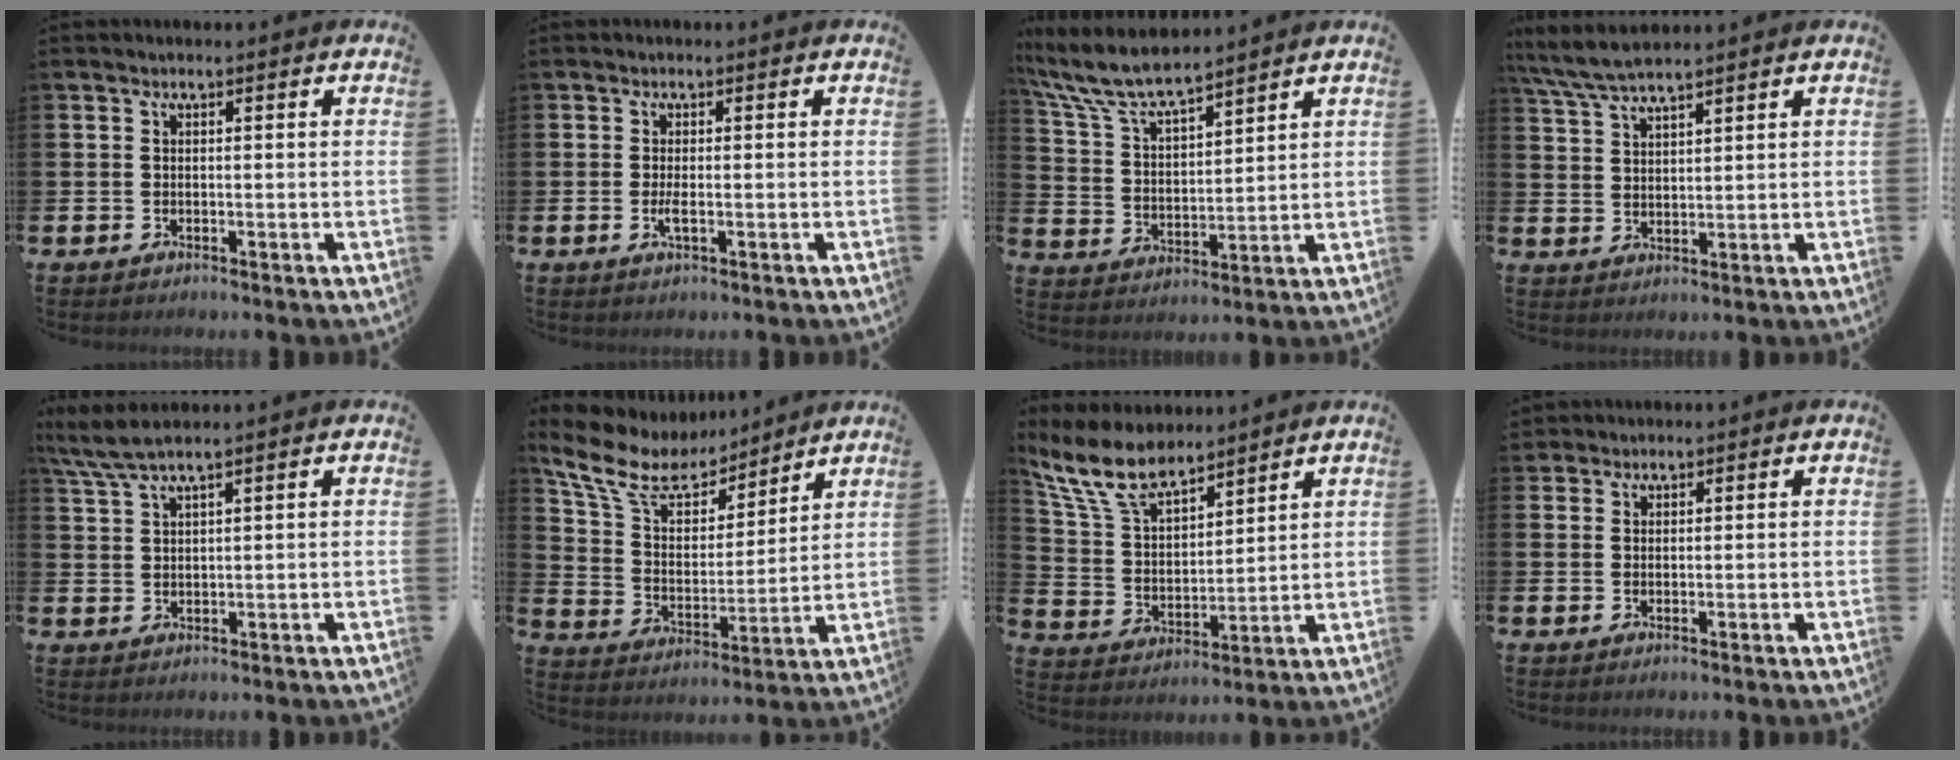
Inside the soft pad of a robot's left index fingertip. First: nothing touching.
{"total": 1.3, "force": [-0.3, 0.2, 1.3], "torque": [-0.030, 0.003, -0.004]}
{"total": 8.1, "force": [7.5, 1.2, 2.9], "torque": [-0.090, -0.038, 0.133]}
{"total": 5.4, "force": [5.1, 0.4, 2.0], "torque": [-0.058, -0.013, 0.094]}
{"total": 4.1, "force": [3.6, -0.1, 2.0], "torque": [-0.053, -0.006, 0.068]}
{"total": 10.3, "force": [8.5, 4.4, 3.7], "torque": [-0.122, -0.044, 0.154]}
{"total": 9.1, "force": [7.9, 2.9, 3.6], "torque": [-0.107, -0.028, 0.147]}
{"total": 2.1, "force": [1.9, 0.9, -0.1], "torque": [0.006, -0.002, 0.035]}